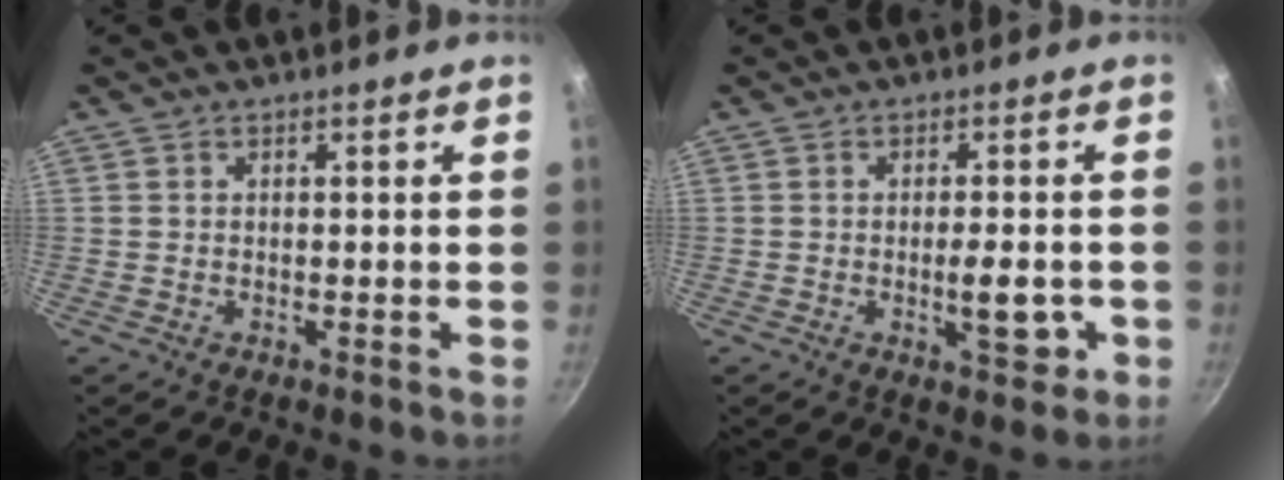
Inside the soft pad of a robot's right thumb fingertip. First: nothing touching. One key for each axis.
{"total": 6.3, "fx": -1.6, "fy": 2.4, "fz": 5.6, "tx": -0.061, "ty": 0.002, "tz": -0.021}